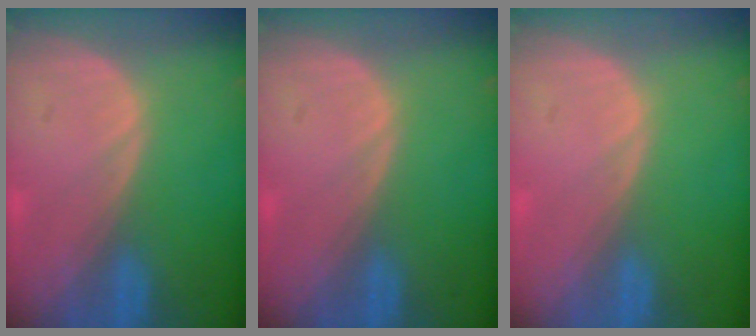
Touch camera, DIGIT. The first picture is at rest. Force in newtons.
{"total": 0.0}
{"total": 0.0}